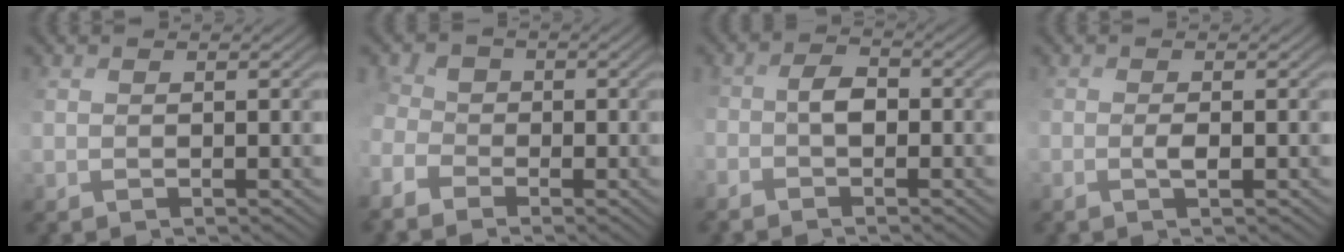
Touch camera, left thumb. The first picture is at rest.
{"total": 3.5, "force": [-1.7, 2.4, 1.9], "torque": [-0.051, 0.005, -0.030]}
{"total": 2.9, "force": [-1.3, 1.4, 2.2], "torque": [-0.048, 0.006, -0.029]}
{"total": 1.4, "force": [0.0, -0.1, 1.4], "torque": [-0.027, 0.008, 0.002]}